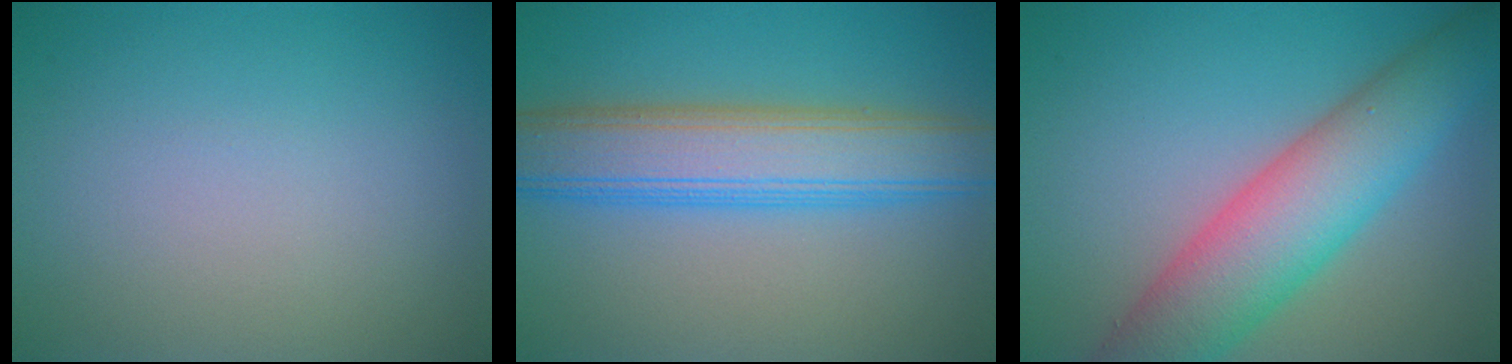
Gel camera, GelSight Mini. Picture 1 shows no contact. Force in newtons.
{"total": 7.5, "press": 7.5, "slide": 0.4}
{"total": 8.6, "press": 8.6, "slide": 0.3}